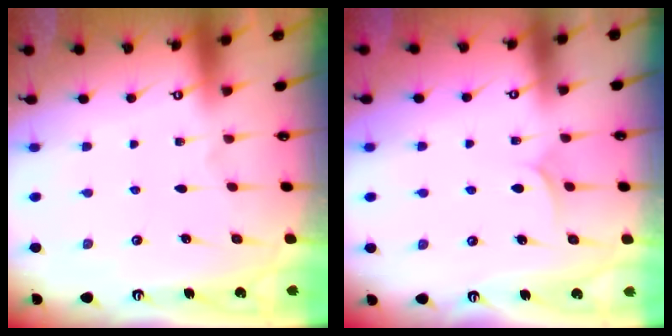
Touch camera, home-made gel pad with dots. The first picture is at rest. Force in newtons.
{"total": 3.4, "press": 3.4, "slide": 0.3}